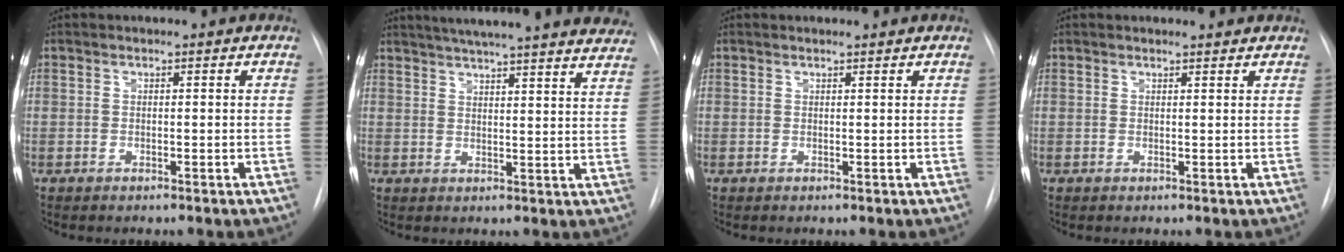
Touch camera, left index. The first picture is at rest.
{"total": 28.2, "force": [25.5, 1.8, 11.9], "torque": [-0.187, -0.050, 0.302]}
{"total": 1.1, "force": [1.1, 0.0, 0.0], "torque": [-0.010, 0.001, 0.017]}
{"total": 2.0, "force": [1.9, 0.3, 0.1], "torque": [-0.012, 0.002, 0.021]}